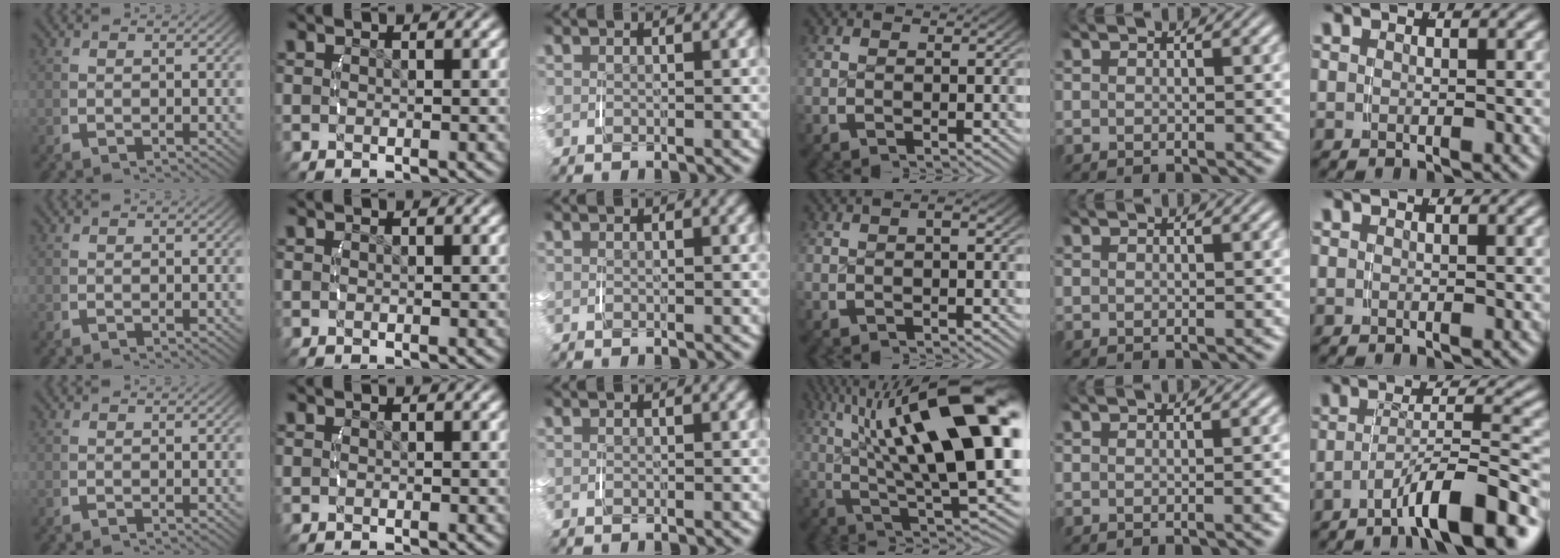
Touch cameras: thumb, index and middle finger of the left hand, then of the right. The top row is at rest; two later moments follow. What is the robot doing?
{"motion": "lift_and_place", "object": "dispenser bottle"}